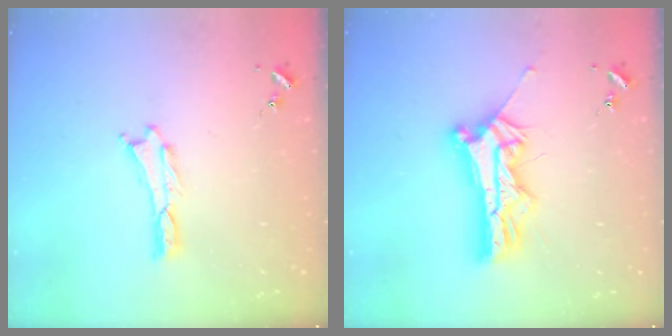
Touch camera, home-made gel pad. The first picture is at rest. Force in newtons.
{"total": 9.1, "press": 9.1, "slide": 0.8}